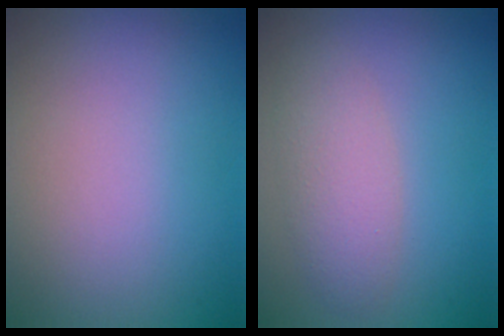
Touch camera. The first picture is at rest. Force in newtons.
{"total": 3.0, "press": 3.0, "slide": 0.2}